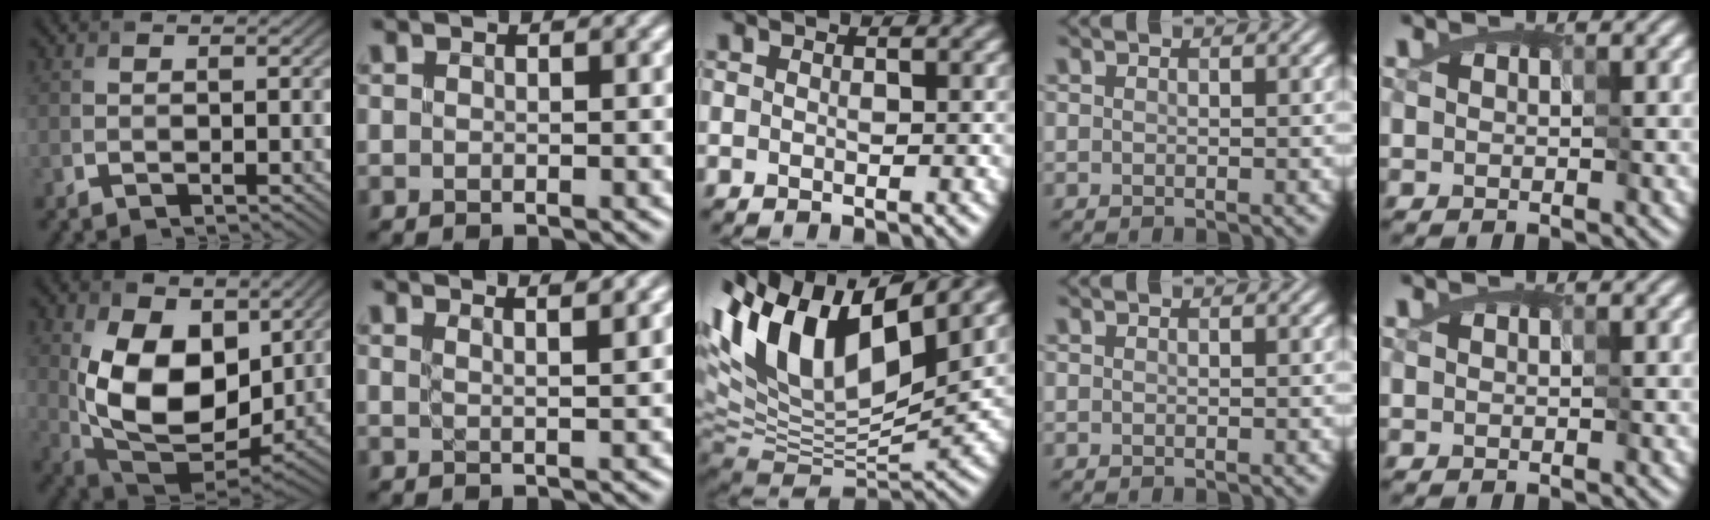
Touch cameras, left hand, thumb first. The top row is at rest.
{"thumb": {"total": 13.5, "force": [2.5, 8.6, 10.2], "torque": [-0.204, -0.012, 0.052]}, "index": {"total": 4.3, "force": [3.5, 1.2, 2.1], "torque": [-0.004, 0.023, 0.016]}, "middle": {"total": 12.4, "force": [5.2, 5.4, 9.9], "torque": [-0.203, 0.011, 0.092]}}